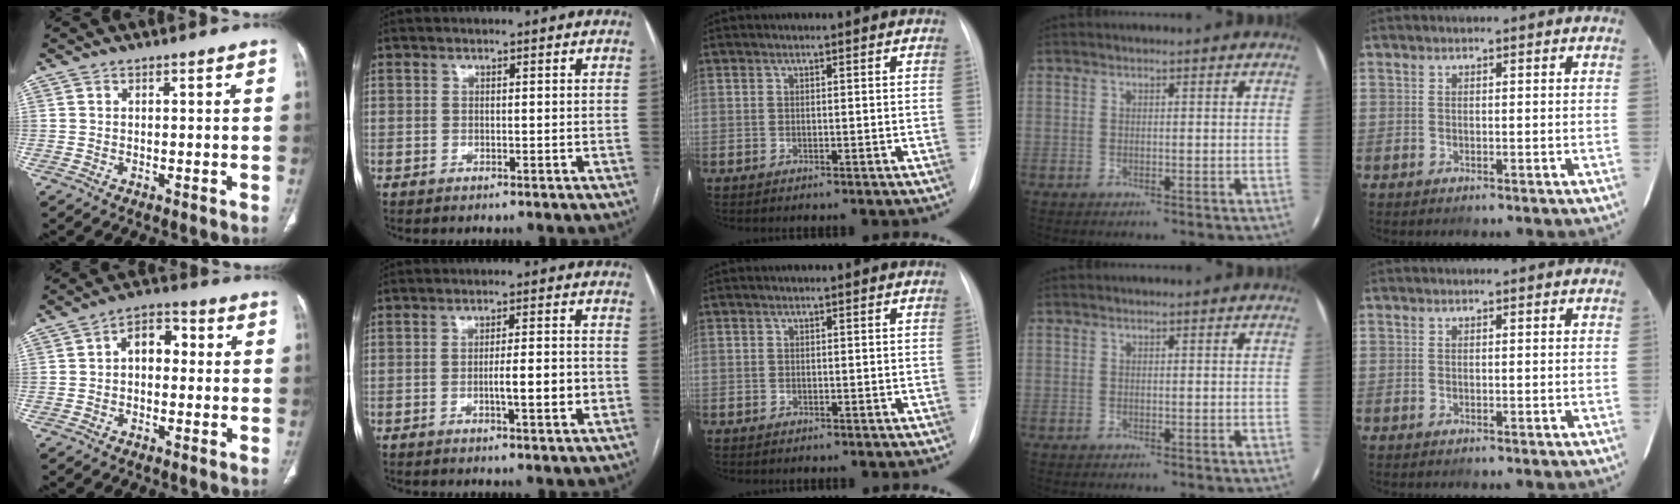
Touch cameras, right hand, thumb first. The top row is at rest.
{"thumb": {"total": 6.5, "force": [0.4, 4.5, 4.8], "torque": [-0.048, 0.026, -0.006]}, "index": {"total": 6.0, "force": [-1.5, 0.7, 5.7], "torque": [-0.090, 0.001, -0.019]}, "middle": {"total": 0.9, "force": [-0.6, 0.7, 0.1], "torque": [-0.008, 0.005, -0.011]}}